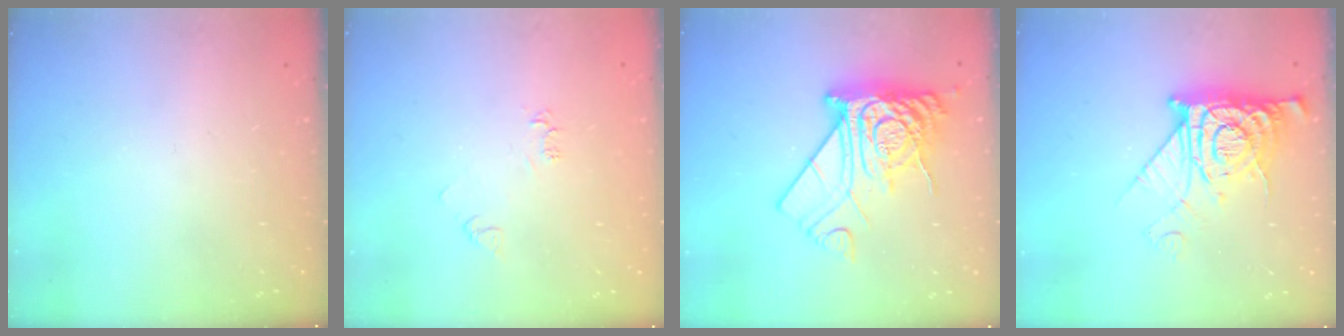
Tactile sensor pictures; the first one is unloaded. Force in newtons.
{"total": 4.3, "press": 4.3, "slide": 0.5}
{"total": 15.8, "press": 15.8, "slide": 1.6}
{"total": 11.7, "press": 11.6, "slide": 1.4}